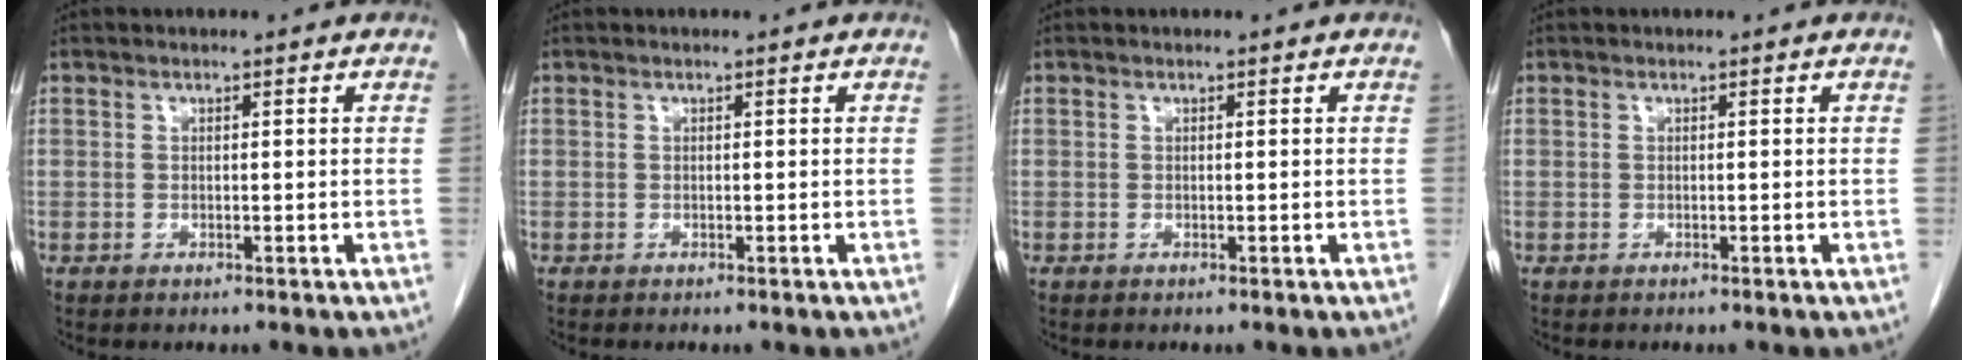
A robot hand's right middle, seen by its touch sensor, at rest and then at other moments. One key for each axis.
{"total": 0.0}
{"total": 0.0}
{"total": 0.0}